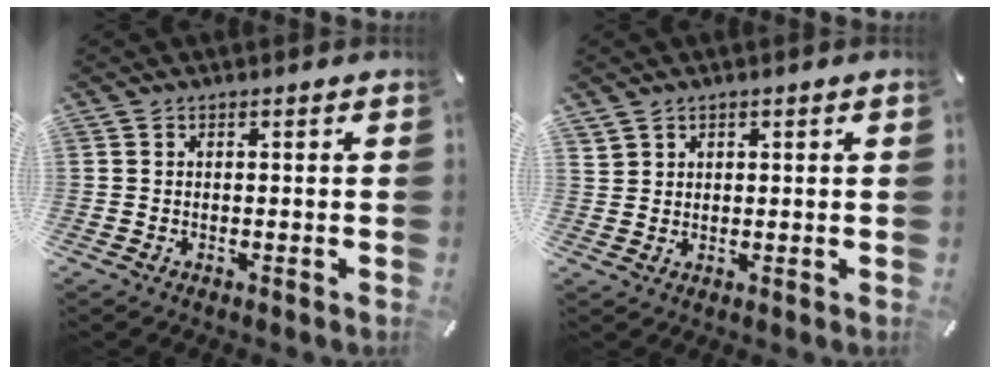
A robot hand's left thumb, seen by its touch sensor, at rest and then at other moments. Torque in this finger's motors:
{"motor_torque": [0.12, 0.05, 0.04, -0.19, -0.01]}